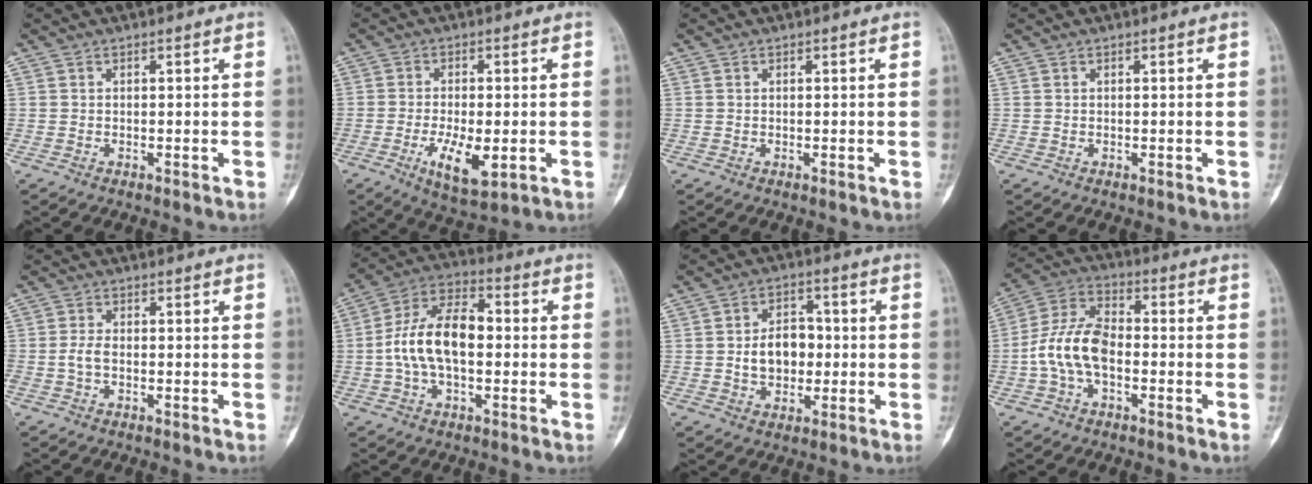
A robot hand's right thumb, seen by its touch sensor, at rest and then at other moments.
{"total": 8.9, "force": [-2.7, 3.6, 7.7], "torque": [-0.130, -0.010, -0.037]}
{"total": 0.0}
{"total": 0.0}
{"total": 2.5, "force": [-0.7, 1.4, 1.9], "torque": [-0.041, 0.007, -0.018]}
{"total": 13.7, "force": [-0.7, 7.5, 11.4], "torque": [-0.210, 0.039, -0.020]}
{"total": 8.4, "force": [-0.5, 6.1, 5.7], "torque": [-0.069, 0.017, -0.011]}
{"total": 11.2, "force": [-2.2, 6.5, 8.8], "torque": [-0.174, 0.038, -0.052]}